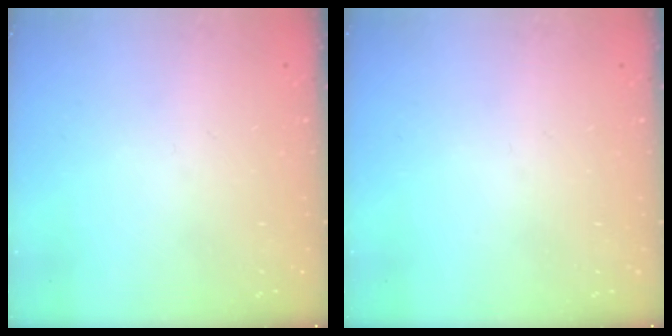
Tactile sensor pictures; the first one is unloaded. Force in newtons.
{"total": 0.0}